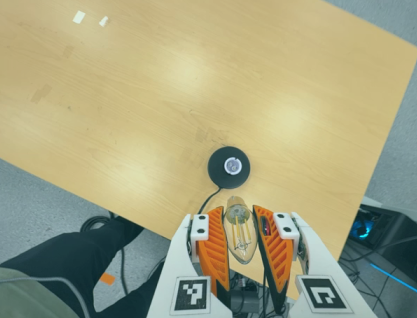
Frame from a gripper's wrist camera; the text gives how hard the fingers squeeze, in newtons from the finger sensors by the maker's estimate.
{"total": 19.4, "left": 21.0, "right": 17.9}